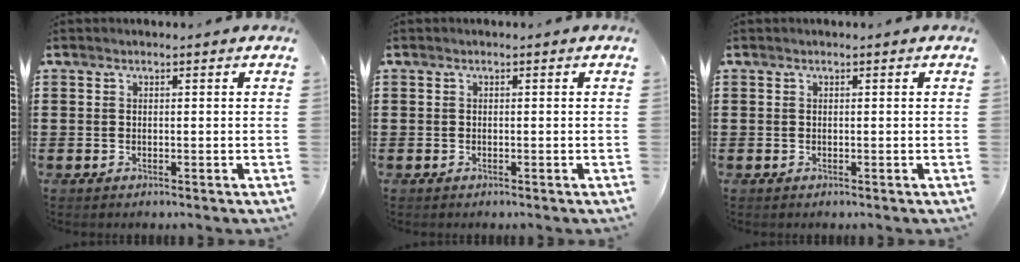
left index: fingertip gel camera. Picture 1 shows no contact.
{"total": 0.0}
{"total": 0.0}